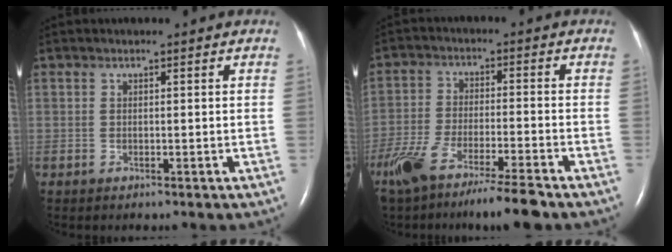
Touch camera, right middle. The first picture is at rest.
{"total": 13.1, "force": [-10.0, 0.6, 8.3], "torque": [-0.159, -0.035, -0.173]}